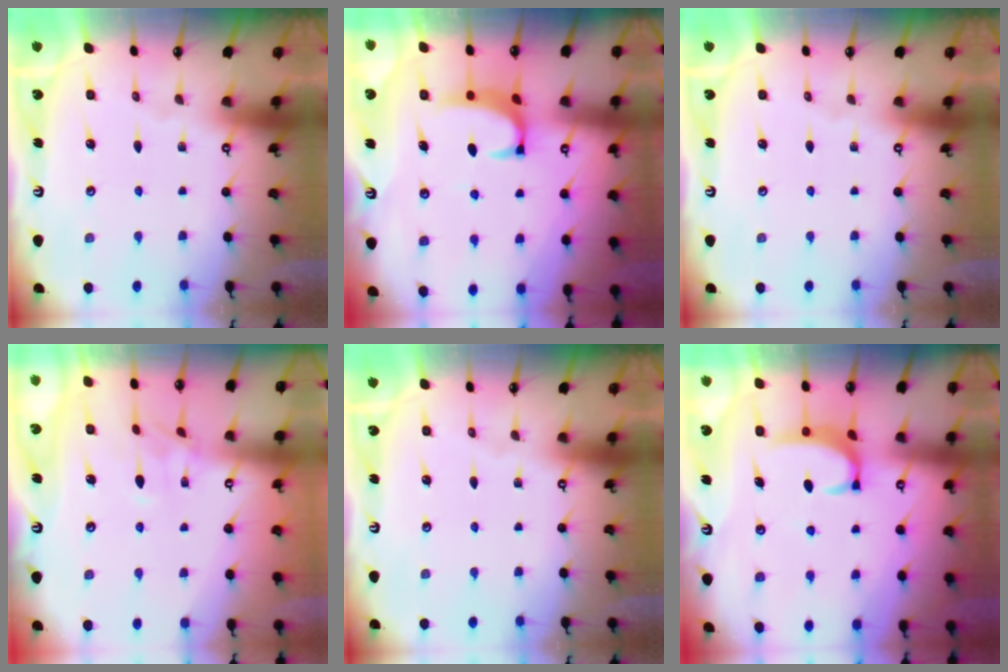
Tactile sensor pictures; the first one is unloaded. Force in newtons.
{"total": 1.9, "press": 1.9, "slide": 0.3}
{"total": 0.0}
{"total": 1.1, "press": 0.4, "slide": 1.0}
{"total": 0.0}
{"total": 2.8, "press": 2.8, "slide": 0.5}